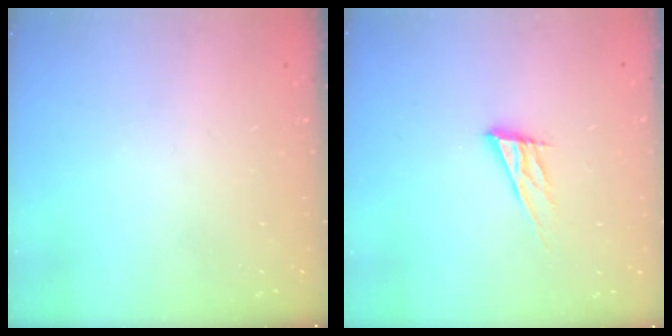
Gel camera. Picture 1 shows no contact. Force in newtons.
{"total": 11.0, "press": 10.7, "slide": 2.6}